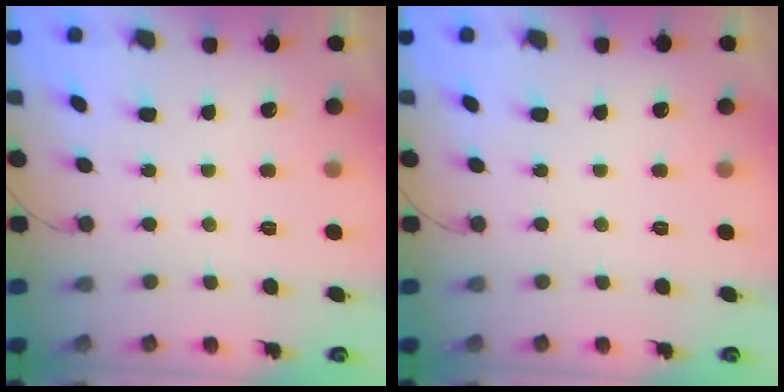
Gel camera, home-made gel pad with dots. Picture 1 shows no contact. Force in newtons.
{"total": 0.0}